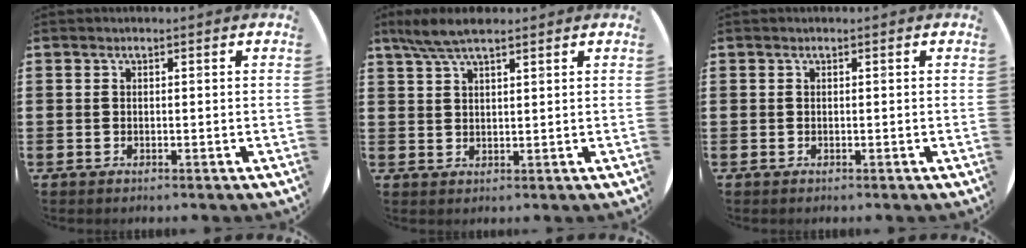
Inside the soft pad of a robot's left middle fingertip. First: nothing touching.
{"total": 4.9, "force": [3.9, 1.0, 2.9], "torque": [-0.065, 0.001, 0.070]}
{"total": 0.0}